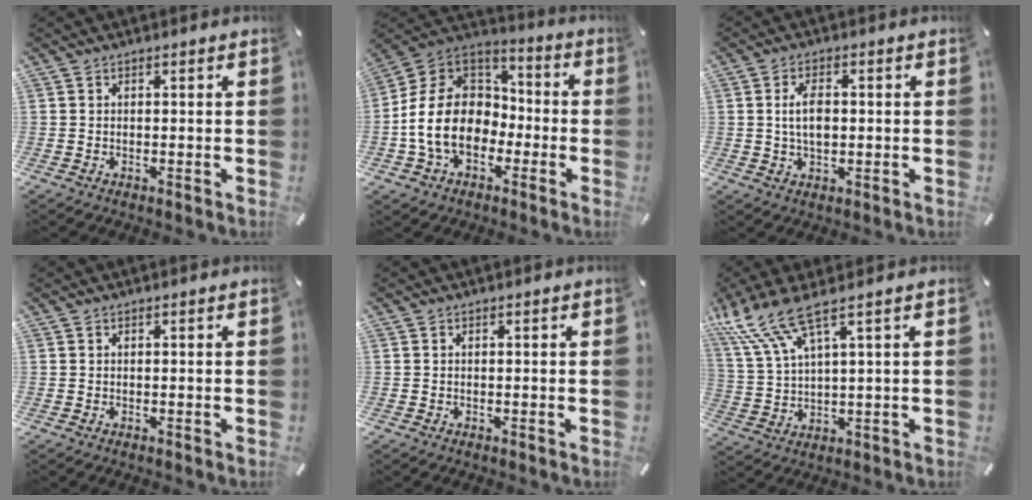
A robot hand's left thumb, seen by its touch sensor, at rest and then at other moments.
{"total": 15.5, "force": [-4.7, 12.0, 8.6], "torque": [-0.195, 0.034, -0.083]}
{"total": 5.6, "force": [0.3, 3.1, 4.7], "torque": [-0.115, 0.001, -0.003]}
{"total": 0.0}
{"total": 0.0}
{"total": 11.8, "force": [6.6, 3.9, 8.9], "torque": [-0.200, -0.024, 0.122]}